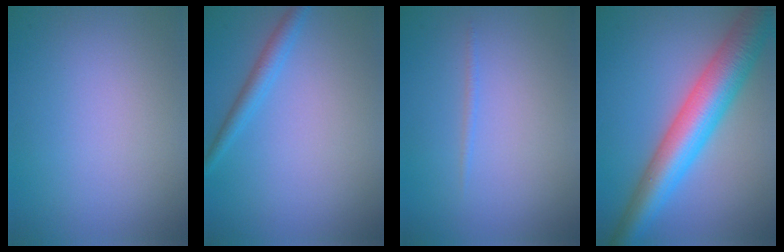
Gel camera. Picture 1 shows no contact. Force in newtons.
{"total": 1.9, "press": 1.9, "slide": 0.1}
{"total": 0.5, "press": 0.5, "slide": 0.1}
{"total": 8.8, "press": 8.8, "slide": 0.2}